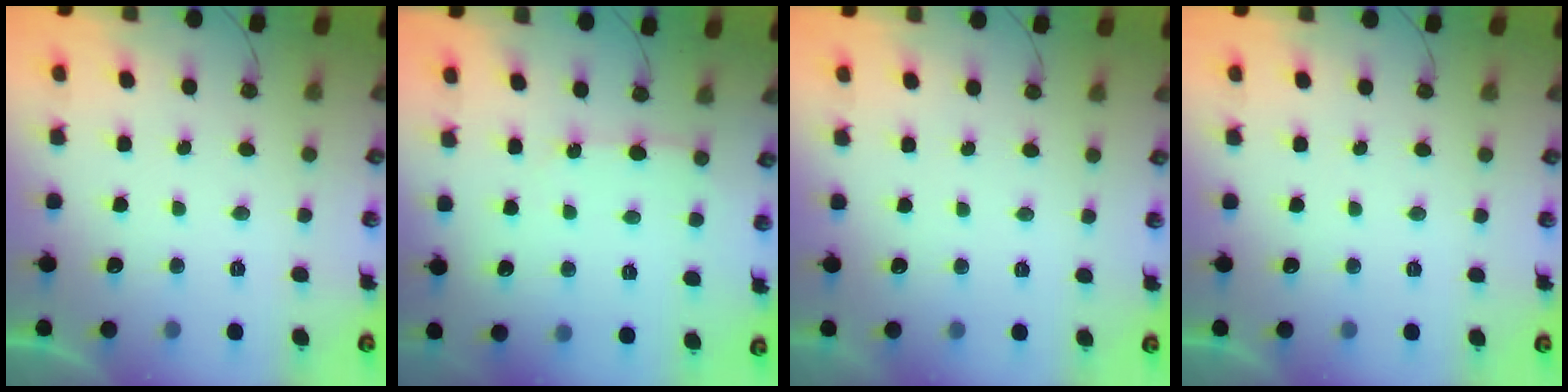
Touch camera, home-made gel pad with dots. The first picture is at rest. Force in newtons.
{"total": 4.0, "press": 4.0, "slide": 0.5}
{"total": 0.0}
{"total": 0.0}